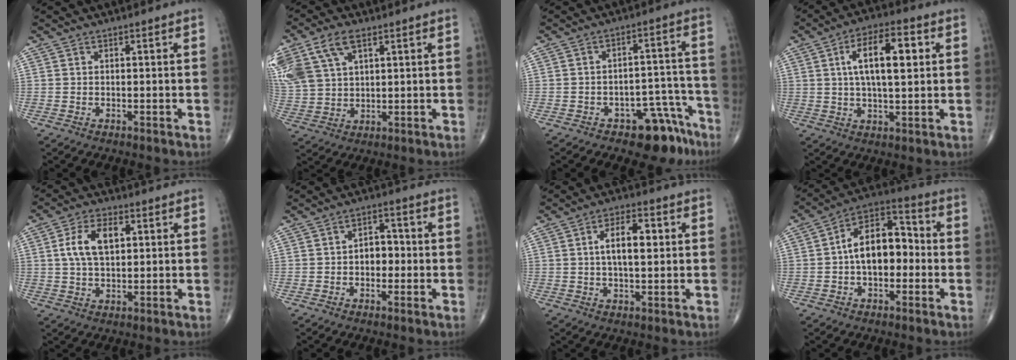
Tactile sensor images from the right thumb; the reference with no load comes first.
{"total": 15.4, "force": [7.4, 9.1, 10.0], "torque": [-0.238, 0.007, 0.148]}
{"total": 9.2, "force": [-6.3, 4.7, 4.7], "torque": [-0.019, 0.067, -0.084]}
{"total": 12.3, "force": [2.8, 5.0, 10.9], "torque": [-0.176, 0.010, 0.046]}
{"total": 8.3, "force": [1.9, 4.6, 6.7], "torque": [-0.118, 0.006, 0.033]}
{"total": 4.7, "force": [-0.5, 3.3, 3.3], "torque": [-0.032, 0.018, -0.014]}
{"total": 7.7, "force": [1.3, 3.4, 6.7], "torque": [-0.105, 0.008, 0.019]}
{"total": 13.0, "force": [-0.7, 7.8, 10.4], "torque": [-0.149, 0.042, -0.024]}